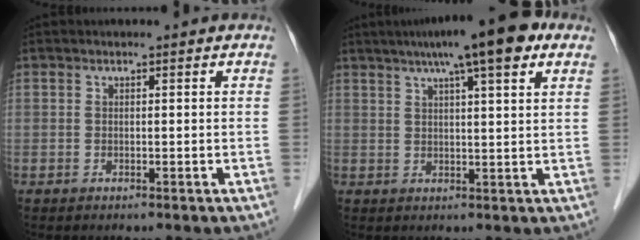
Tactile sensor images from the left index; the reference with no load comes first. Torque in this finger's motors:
{"motor_torque": [1.34, -0.80, 1.01, 0.21]}